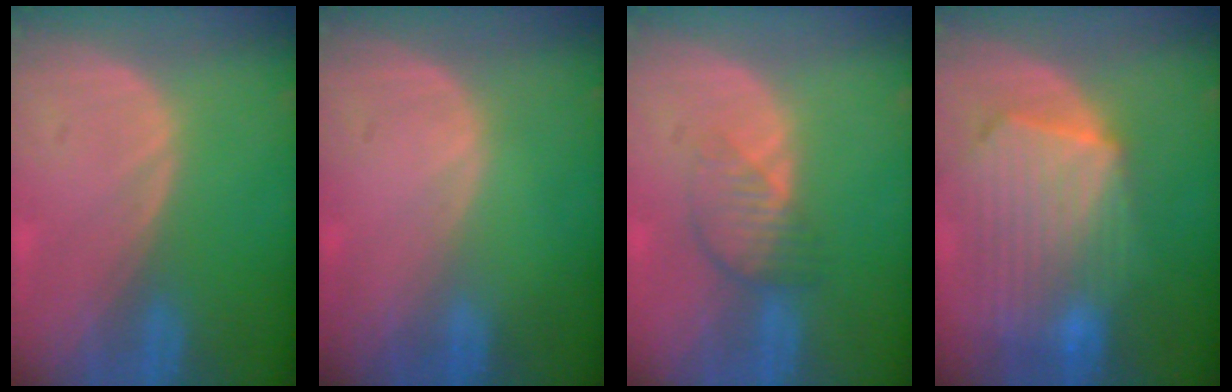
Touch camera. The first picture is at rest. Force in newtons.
{"total": 0.0}
{"total": 3.9, "press": 3.7, "slide": 1.4}
{"total": 10.8, "press": 9.5, "slide": 5.2}